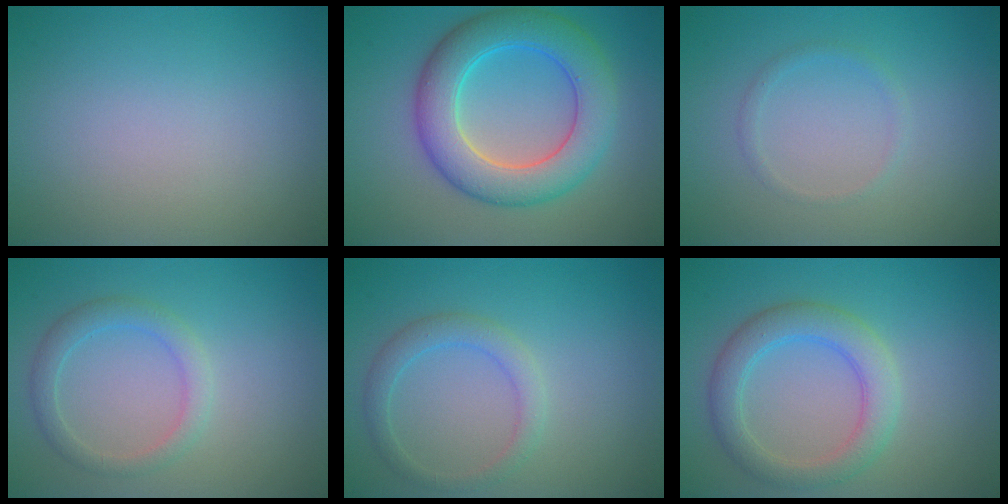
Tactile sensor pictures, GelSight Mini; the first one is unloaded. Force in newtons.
{"total": 7.4, "press": 7.4, "slide": 0.1}
{"total": 0.9, "press": 0.9, "slide": 0.1}
{"total": 2.4, "press": 2.4, "slide": 0.1}
{"total": 2.2, "press": 2.2, "slide": 0.1}
{"total": 3.9, "press": 3.9, "slide": 0.1}